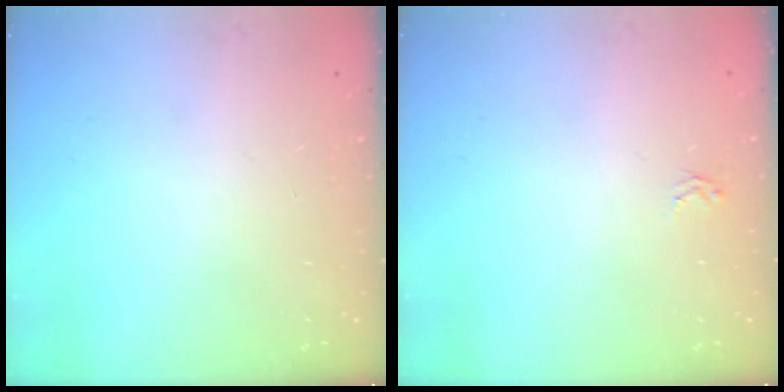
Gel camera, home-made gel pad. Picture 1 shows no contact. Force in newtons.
{"total": 1.9, "press": 1.9, "slide": 0.2}